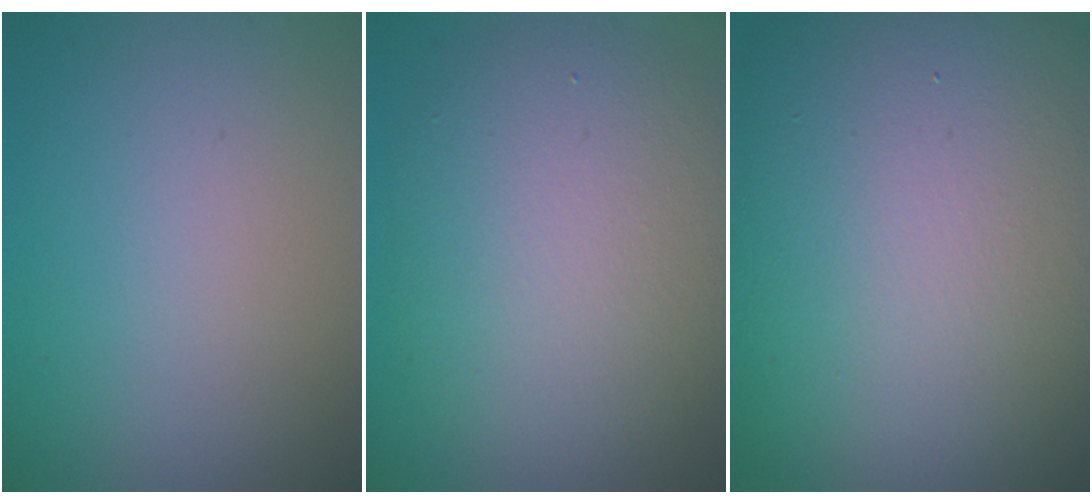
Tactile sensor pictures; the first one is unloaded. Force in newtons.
{"total": 8.4, "press": 8.4, "slide": 0.5}
{"total": 19.9, "press": 19.8, "slide": 1.4}